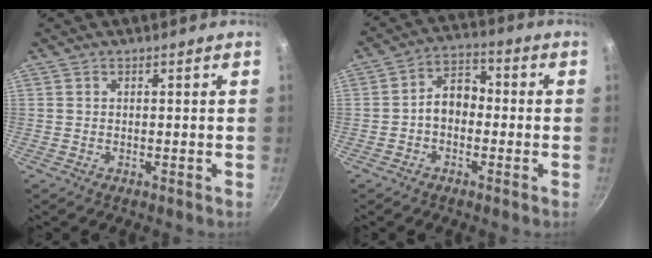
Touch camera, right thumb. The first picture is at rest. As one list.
[{"total": 7.0, "force": [-1.1, 5.1, 4.7], "torque": [-0.045, 0.030, -0.034]}]